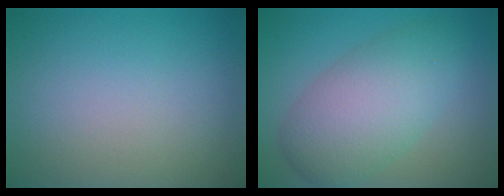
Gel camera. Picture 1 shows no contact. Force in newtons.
{"total": 6.8, "press": 6.8, "slide": 0.3}